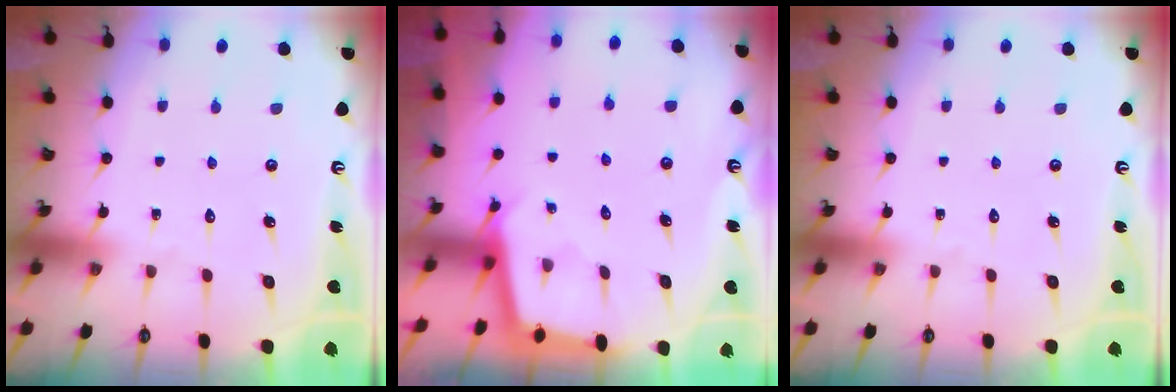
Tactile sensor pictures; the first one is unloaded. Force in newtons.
{"total": 2.5, "press": 2.5, "slide": 0.2}
{"total": 0.0}